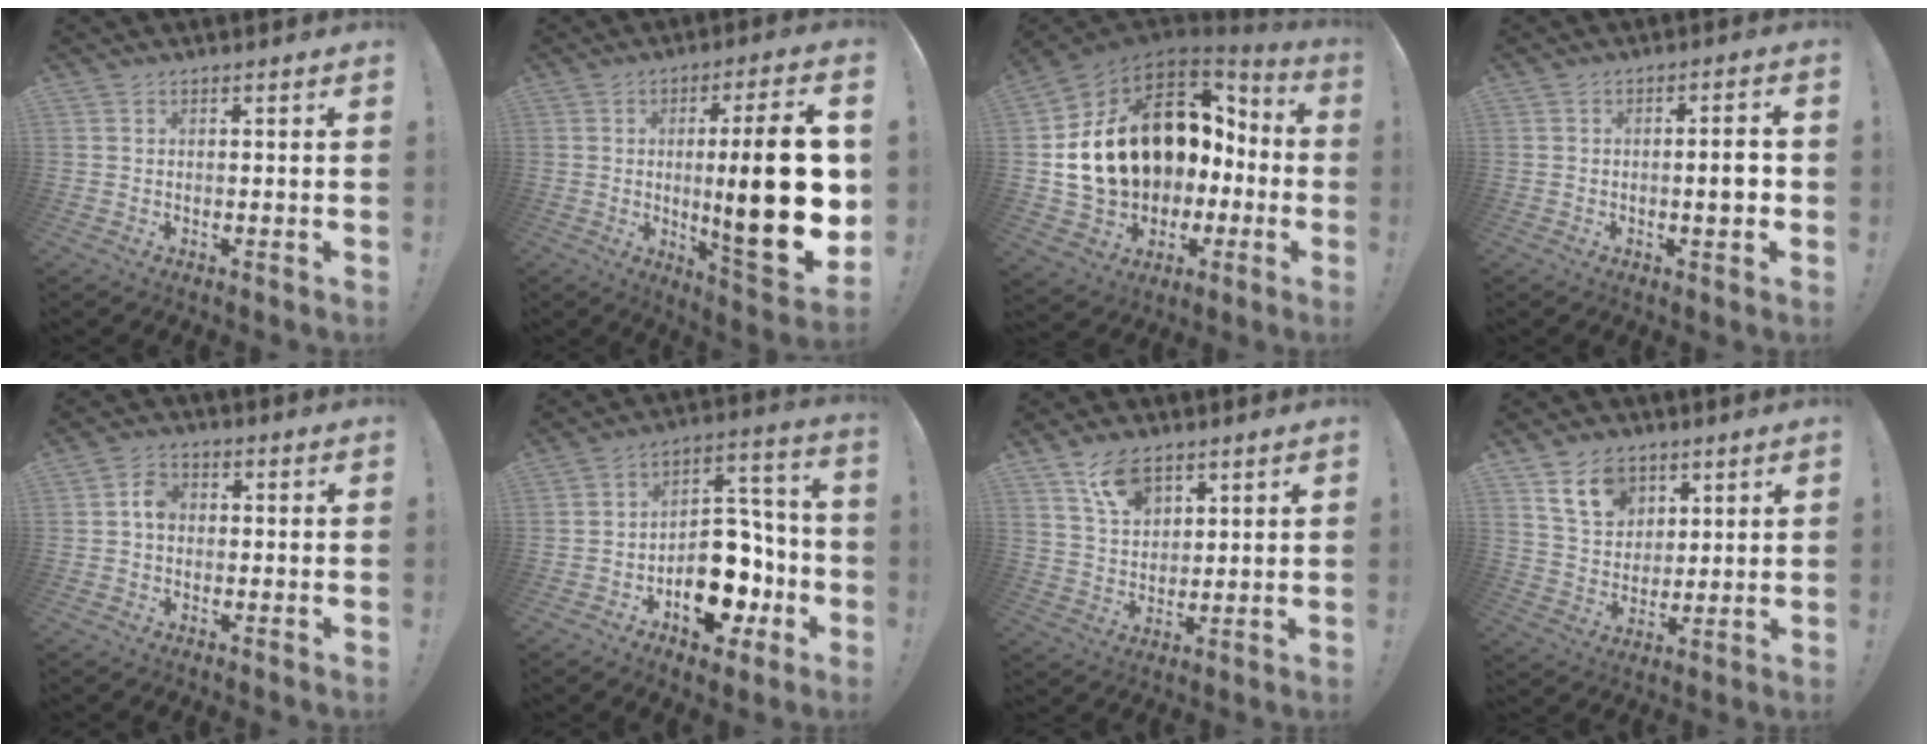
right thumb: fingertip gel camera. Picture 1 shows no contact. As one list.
[{"total": 22.0, "force": [0.2, 3.8, 21.6], "torque": [-0.338, -0.015, 0.004]}, {"total": 21.3, "force": [4.3, 15.8, 13.6], "torque": [-0.233, -0.021, 0.126]}, {"total": 4.5, "force": [-0.8, 0.9, 4.4], "torque": [-0.066, 0.003, -0.018]}, {"total": 4.3, "force": [-0.3, 3.0, 3.0], "torque": [-0.055, 0.012, -0.004]}, {"total": 17.7, "force": [-7.7, 11.9, 10.6], "torque": [-0.112, 0.062, -0.111]}, {"total": 9.7, "force": [6.4, 5.3, 5.0], "torque": [-0.086, -0.025, 0.121]}, {"total": 11.7, "force": [6.7, 8.1, 5.1], "torque": [-0.087, -0.026, 0.132]}]